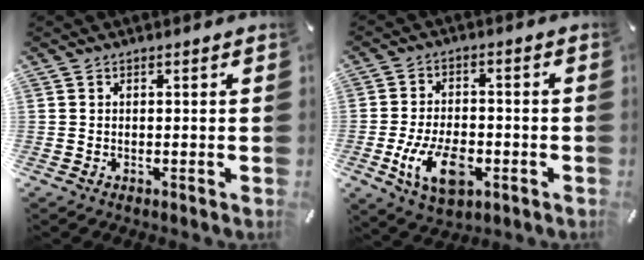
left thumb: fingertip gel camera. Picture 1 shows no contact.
{"total": 12.0, "force": [-3.9, 7.1, 8.9], "torque": [-0.179, 0.001, -0.068]}